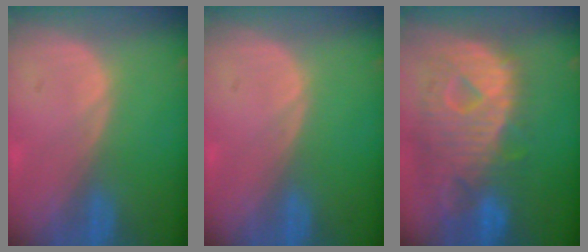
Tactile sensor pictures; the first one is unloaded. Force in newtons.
{"total": 0.0}
{"total": 12.6, "press": 10.9, "slide": 6.4}